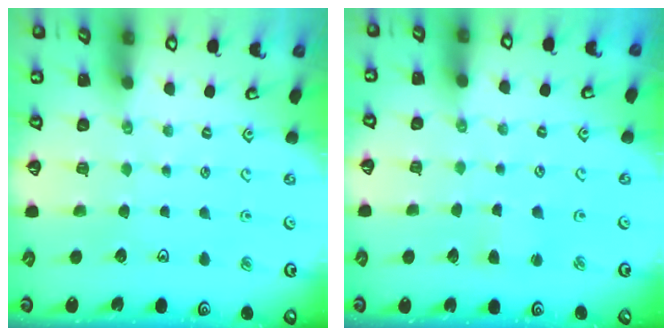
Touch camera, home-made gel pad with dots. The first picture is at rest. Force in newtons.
{"total": 2.9, "press": 2.9, "slide": 0.3}